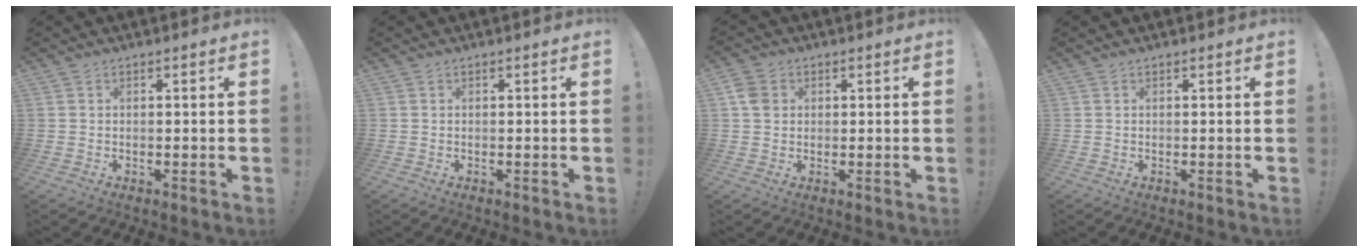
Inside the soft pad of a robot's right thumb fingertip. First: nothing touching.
{"total": 0.0}
{"total": 5.1, "force": [1.2, 4.3, 2.5], "torque": [-0.025, 0.006, 0.024]}
{"total": 0.7, "force": [0.6, 0.1, -0.4], "torque": [0.013, -0.001, 0.009]}